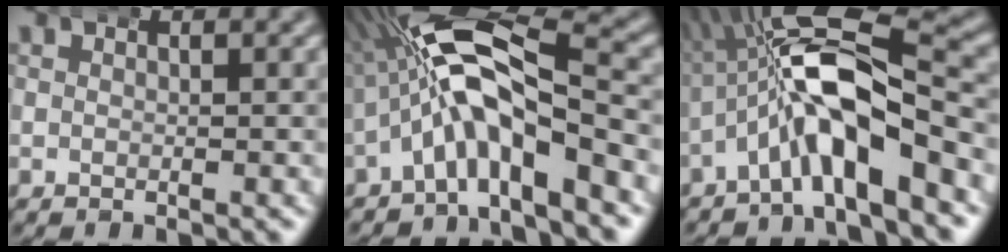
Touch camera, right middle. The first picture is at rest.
{"total": 10.8, "force": [0.7, 5.1, 9.5], "torque": [-0.183, -0.008, 0.008]}
{"total": 8.9, "force": [-0.5, 3.9, 8.0], "torque": [-0.147, 0.002, -0.015]}